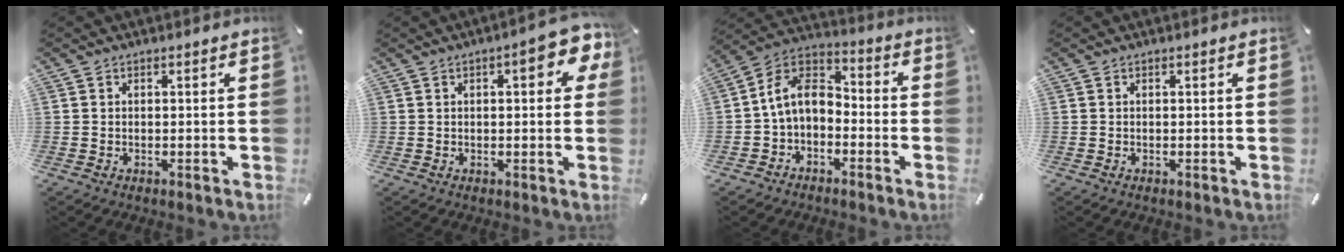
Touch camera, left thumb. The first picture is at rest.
{"total": 8.6, "force": [3.0, 3.2, 7.3], "torque": [-0.092, -0.011, 0.043]}
{"total": 9.5, "force": [-2.1, 7.0, 6.2], "torque": [-0.141, 0.017, -0.046]}
{"total": 0.0}